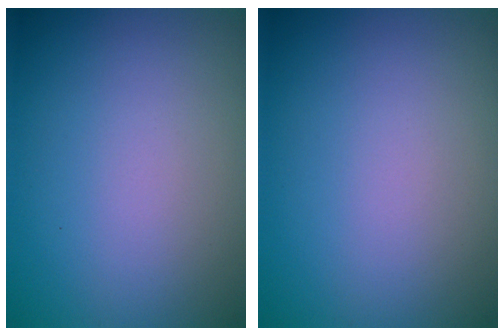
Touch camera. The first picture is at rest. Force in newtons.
{"total": 0.0}